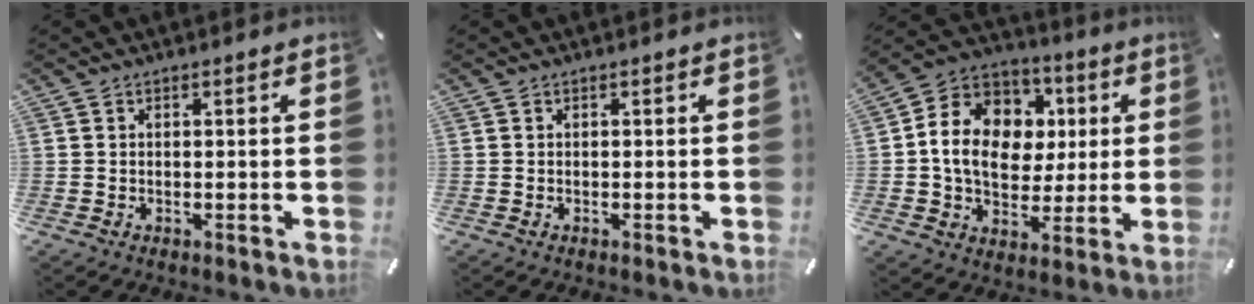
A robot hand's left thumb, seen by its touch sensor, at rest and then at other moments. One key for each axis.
{"total": 0.0}
{"total": 14.0, "fx": 0.9, "fy": 11.9, "fz": 7.4, "tx": -0.151, "ty": 0.008, "tz": 0.022}